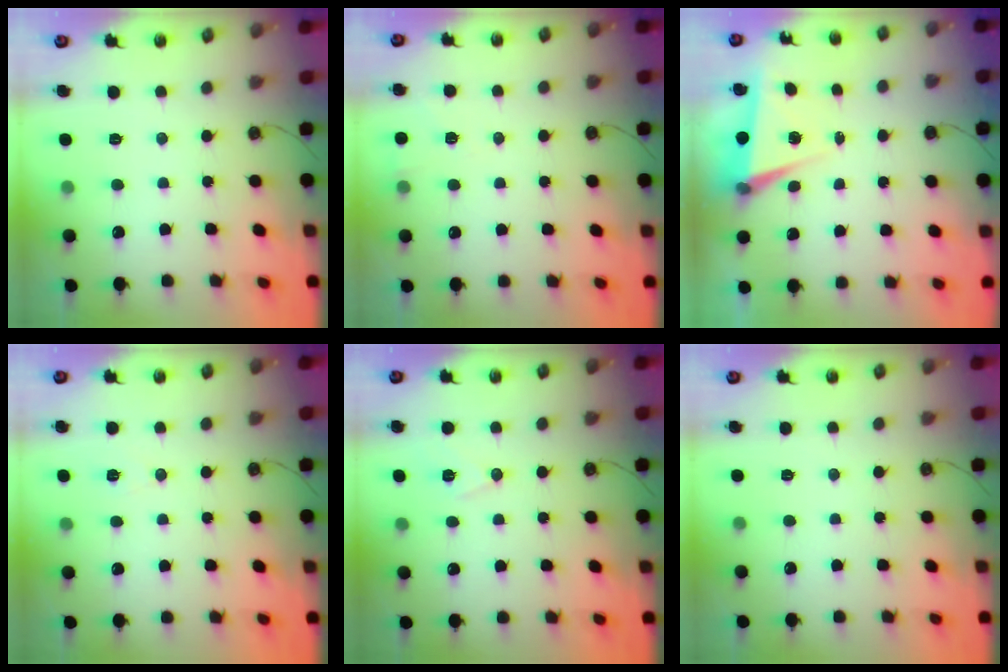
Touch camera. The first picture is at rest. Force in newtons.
{"total": 4.6, "press": 4.5, "slide": 0.5}
{"total": 6.0, "press": 4.3, "slide": 4.2}
{"total": 5.7, "press": 3.6, "slide": 4.4}
{"total": 7.5, "press": 6.6, "slide": 3.7}
{"total": 0.0}